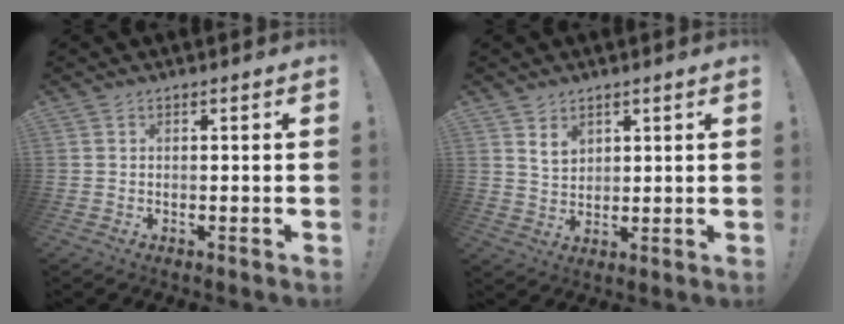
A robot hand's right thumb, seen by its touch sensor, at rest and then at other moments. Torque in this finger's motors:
{"motor_torque": [0.04, 0.15, -0.06, -0.03, 0.01]}